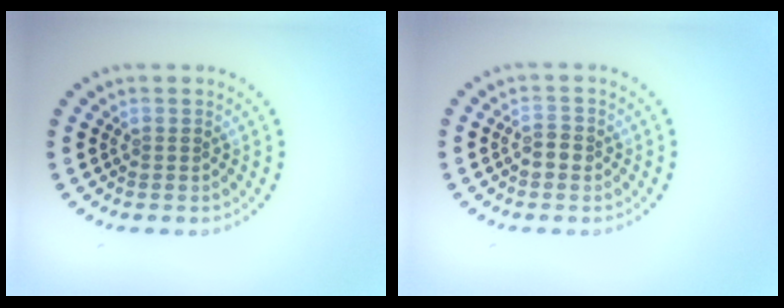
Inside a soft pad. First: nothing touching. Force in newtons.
{"total": 1.2, "press": 1.2, "slide": 0.2}